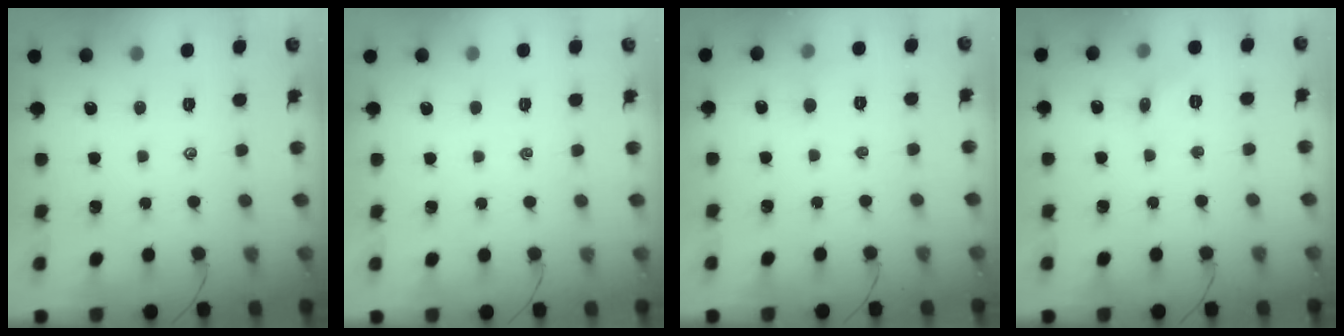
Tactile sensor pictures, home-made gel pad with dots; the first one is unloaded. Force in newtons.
{"total": 0.0}
{"total": 3.3, "press": 3.1, "slide": 1.2}
{"total": 5.9, "press": 5.6, "slide": 1.8}